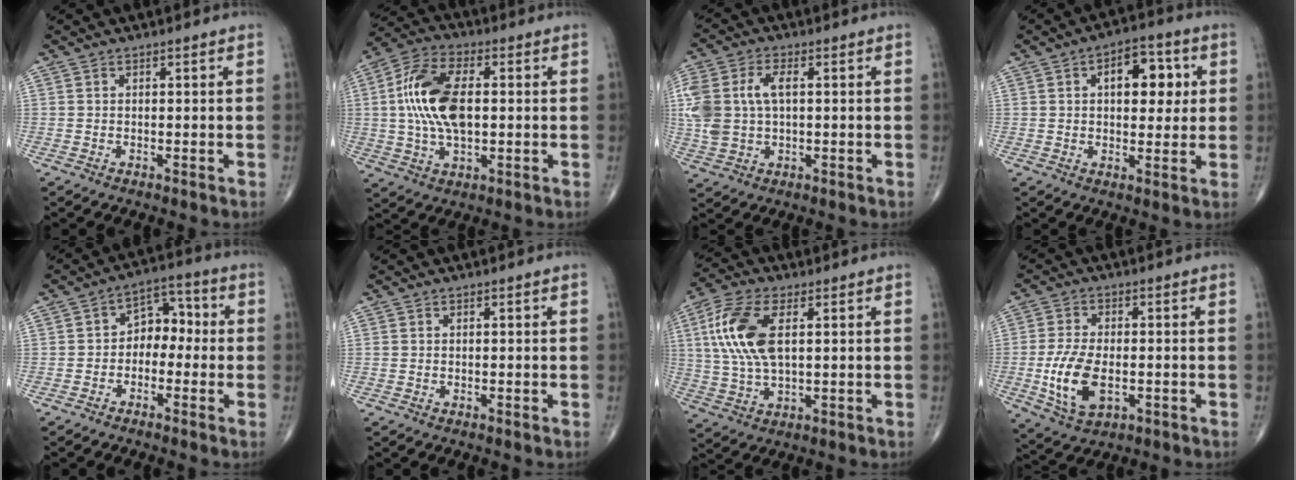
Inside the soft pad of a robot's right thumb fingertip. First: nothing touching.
{"total": 14.3, "force": [1.1, 7.4, 12.2], "torque": [-0.247, 0.014, 0.017]}
{"total": 11.3, "force": [1.3, 6.7, 8.9], "torque": [-0.214, 0.014, 0.031]}
{"total": 10.1, "force": [2.4, 5.7, 8.0], "torque": [-0.077, 0.006, 0.030]}
{"total": 6.6, "force": [-1.1, 4.8, 4.4], "torque": [-0.035, 0.038, -0.035]}
{"total": 0.0}
{"total": 12.0, "force": [2.8, 5.7, 10.2], "torque": [-0.228, 0.001, 0.056]}
{"total": 10.3, "force": [-2.1, 5.6, 8.4], "torque": [-0.166, -0.004, -0.031]}